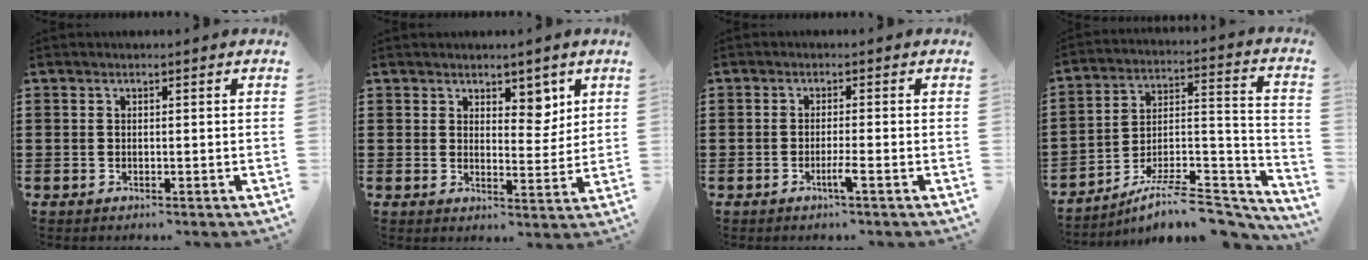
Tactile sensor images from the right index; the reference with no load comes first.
{"total": 4.5, "force": [3.3, 2.7, 1.6], "torque": [-0.021, -0.007, 0.054]}
{"total": 2.4, "force": [-1.4, -0.2, 2.0], "torque": [-0.032, -0.004, -0.026]}
{"total": 9.3, "force": [-7.4, 2.0, 5.2], "torque": [-0.083, 0.012, -0.143]}